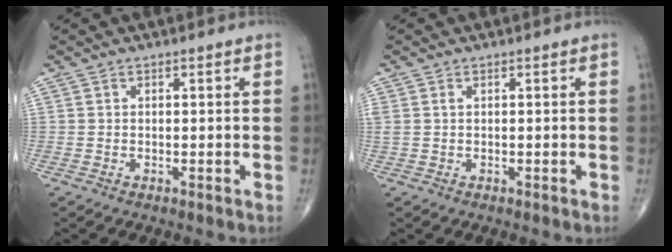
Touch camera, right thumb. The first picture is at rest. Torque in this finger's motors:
{"motor_torque": [-0.03, 0.08, 0.25, 0.14, 0.02]}